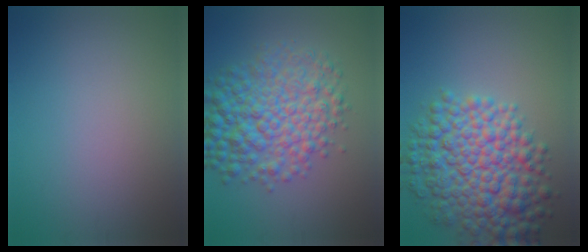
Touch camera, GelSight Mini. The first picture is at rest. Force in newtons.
{"total": 7.9, "press": 7.9, "slide": 0.1}
{"total": 9.6, "press": 9.6, "slide": 0.1}